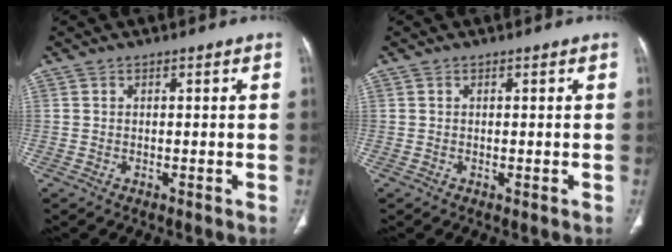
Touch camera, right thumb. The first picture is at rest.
{"total": 0.0}